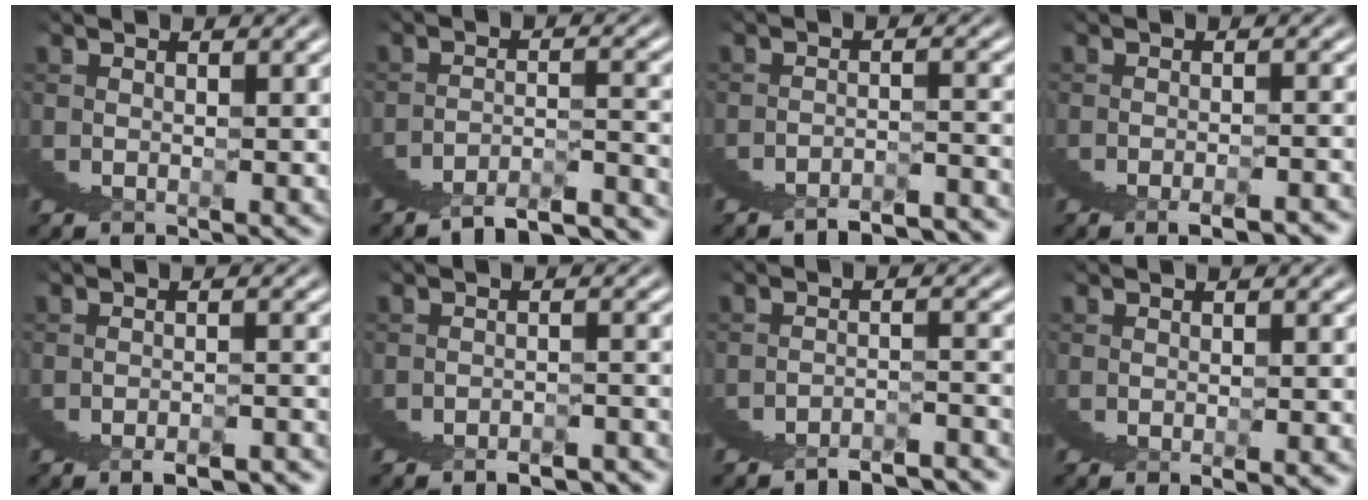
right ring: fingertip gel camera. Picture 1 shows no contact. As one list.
[{"total": 3.5, "force": [-2.9, 0.7, 1.9], "torque": [-0.014, 0.004, -0.054]}, {"total": 2.5, "force": [-2.4, -0.4, 0.3], "torque": [0.021, 0.008, -0.049]}, {"total": 1.6, "force": [-0.5, -1.5, -0.5], "torque": [0.026, 0.012, -0.014]}, {"total": 1.8, "force": [-1.6, -0.8, -0.2], "torque": [0.025, 0.006, -0.030]}, {"total": 2.1, "force": [-2.1, -0.2, -0.4], "torque": [0.032, 0.006, -0.040]}, {"total": 2.5, "force": [-2.4, -0.2, 0.5], "torque": [0.018, 0.008, -0.050]}, {"total": 1.7, "force": [0.4, -1.5, -0.8], "torque": [0.024, 0.013, 0.002]}]